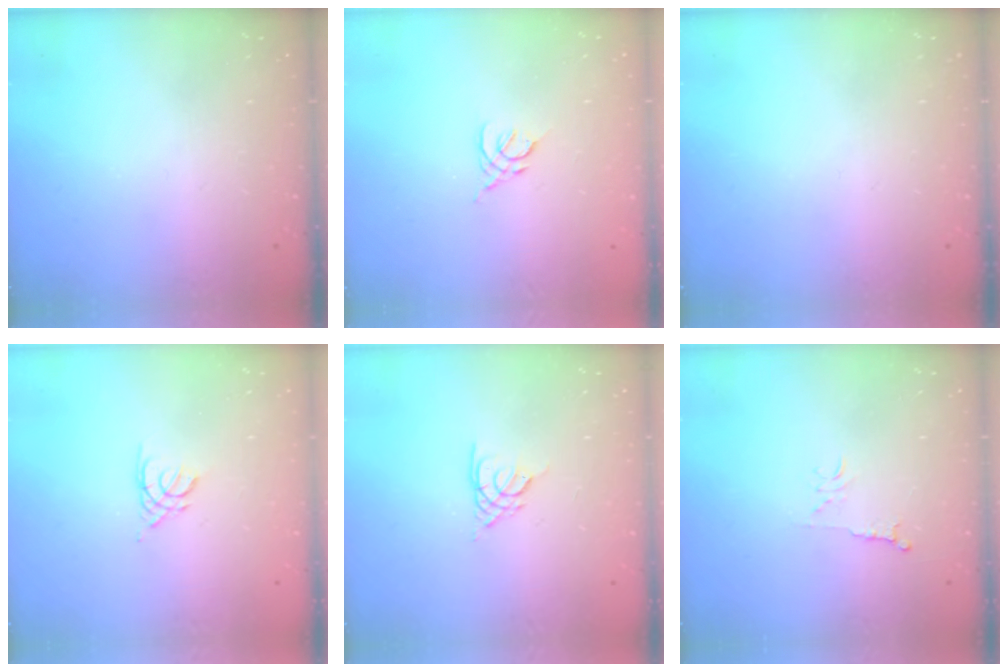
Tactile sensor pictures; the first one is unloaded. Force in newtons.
{"total": 2.8, "press": 2.8, "slide": 0.7}
{"total": 0.0}
{"total": 2.1, "press": 2.0, "slide": 0.4}
{"total": 2.7, "press": 2.7, "slide": 0.4}
{"total": 3.9, "press": 3.8, "slide": 0.5}